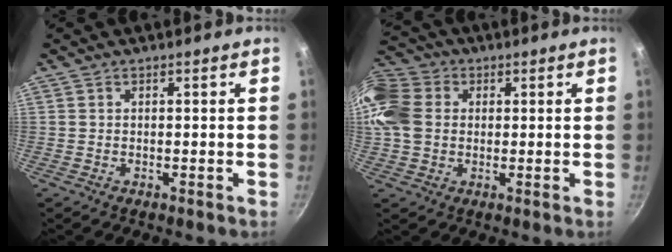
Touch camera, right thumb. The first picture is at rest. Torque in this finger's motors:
{"motor_torque": [-0.19, 1.52, 0.99, 1.25, 0.31]}